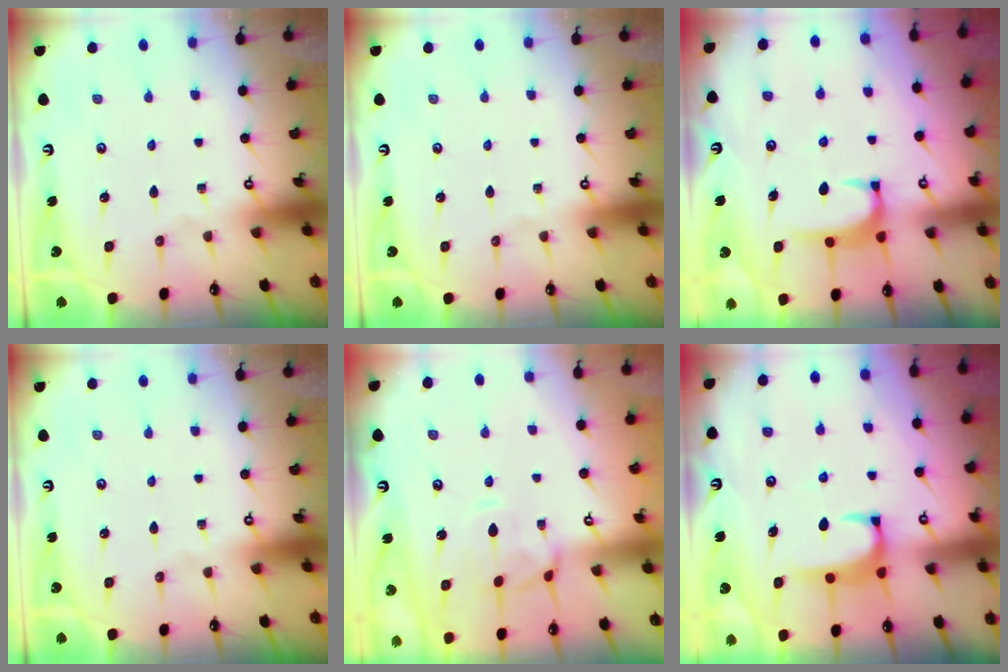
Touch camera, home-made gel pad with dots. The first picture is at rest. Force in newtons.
{"total": 0.0}
{"total": 1.9, "press": 1.8, "slide": 0.5}
{"total": 0.0}
{"total": 1.7, "press": 1.4, "slide": 0.9}
{"total": 1.9, "press": 1.9, "slide": 0.3}